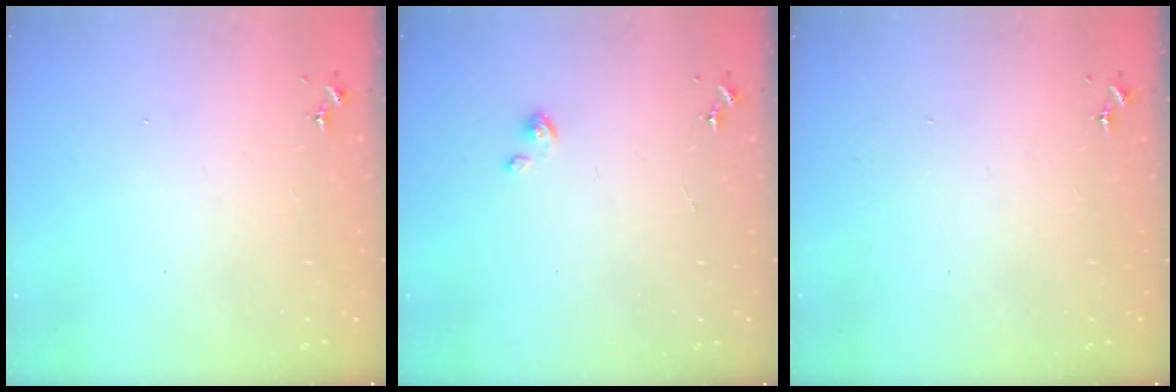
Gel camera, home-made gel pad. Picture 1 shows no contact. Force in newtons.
{"total": 2.7, "press": 2.7, "slide": 0.2}
{"total": 0.0}